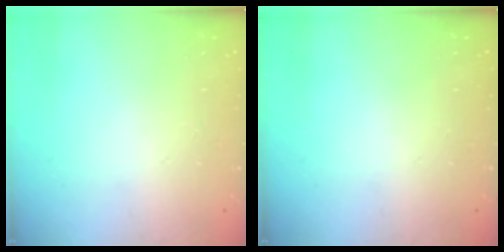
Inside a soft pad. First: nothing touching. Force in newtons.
{"total": 0.0}